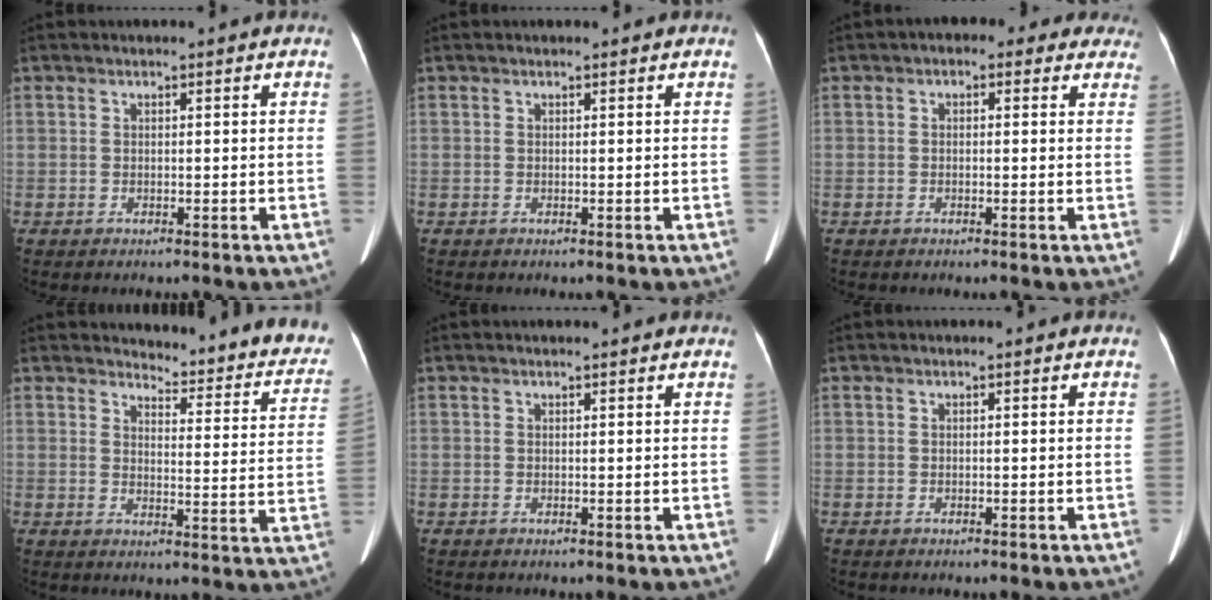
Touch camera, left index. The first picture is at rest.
{"total": 0.6, "force": [0.6, 0.1, 0.2], "torque": [-0.007, 0.009, 0.007]}
{"total": 6.0, "force": [4.1, 3.3, 2.9], "torque": [-0.018, 0.024, 0.034]}
{"total": 15.9, "force": [15.2, 3.2, 3.5], "torque": [-0.007, -0.082, 0.144]}
{"total": 1.5, "force": [1.4, 0.1, 0.5], "torque": [-0.014, 0.009, 0.015]}
{"total": 0.0}